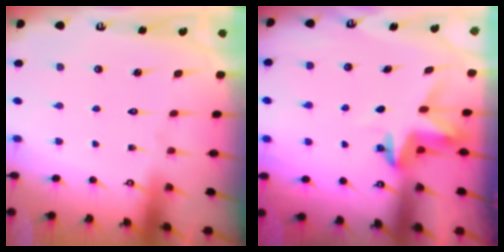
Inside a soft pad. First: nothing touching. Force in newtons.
{"total": 3.8, "press": 3.8, "slide": 0.4}